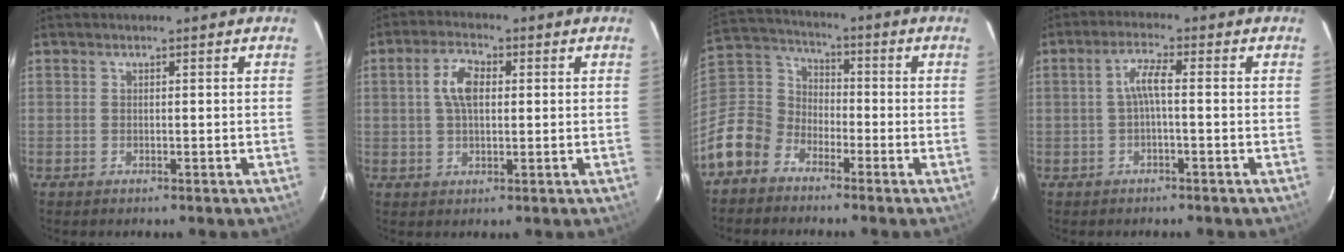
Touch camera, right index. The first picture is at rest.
{"total": 5.6, "force": [0.9, 3.0, 4.7], "torque": [-0.089, 0.013, 0.019]}
{"total": 12.1, "force": [-7.4, 8.8, 3.7], "torque": [-0.103, 0.040, -0.156]}
{"total": 3.3, "force": [-0.6, 0.3, 3.3], "torque": [-0.066, 0.008, -0.010]}